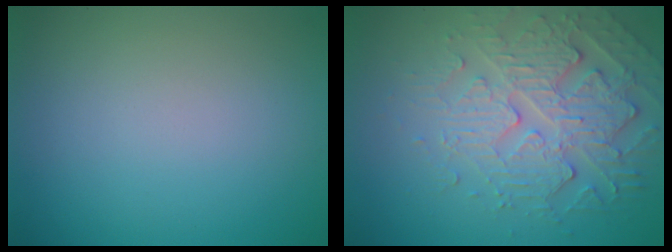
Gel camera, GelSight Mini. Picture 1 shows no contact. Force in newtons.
{"total": 5.1, "press": 4.3, "slide": 2.8}